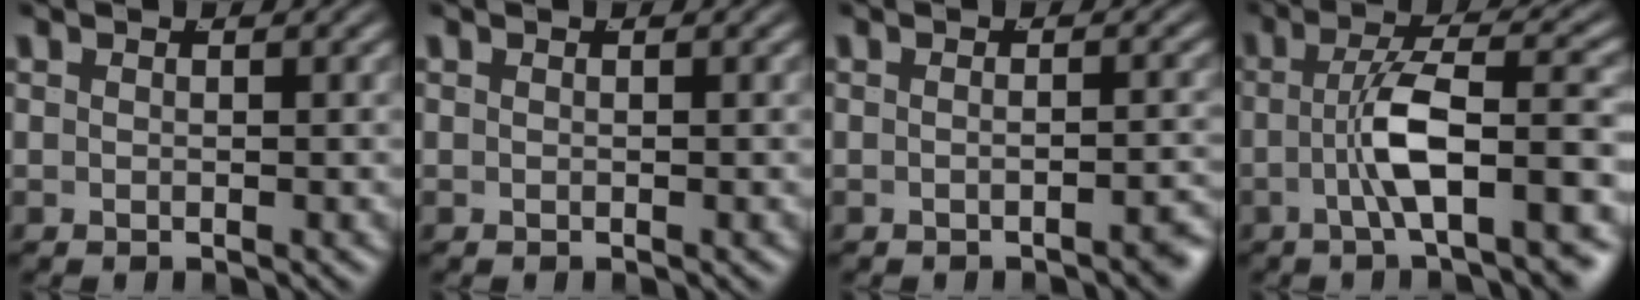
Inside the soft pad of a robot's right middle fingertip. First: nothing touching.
{"total": 0.0}
{"total": 1.8, "force": [-1.5, 0.1, 1.0], "torque": [-0.012, 0.004, -0.026]}
{"total": 5.6, "force": [-1.8, 0.9, 5.3], "torque": [-0.089, -0.001, -0.022]}